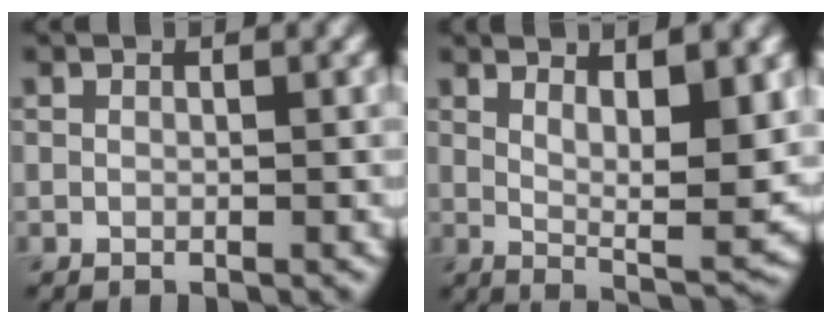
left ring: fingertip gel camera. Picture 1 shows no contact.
{"total": 7.7, "force": [2.2, 2.0, 7.0], "torque": [-0.105, -0.014, 0.043]}